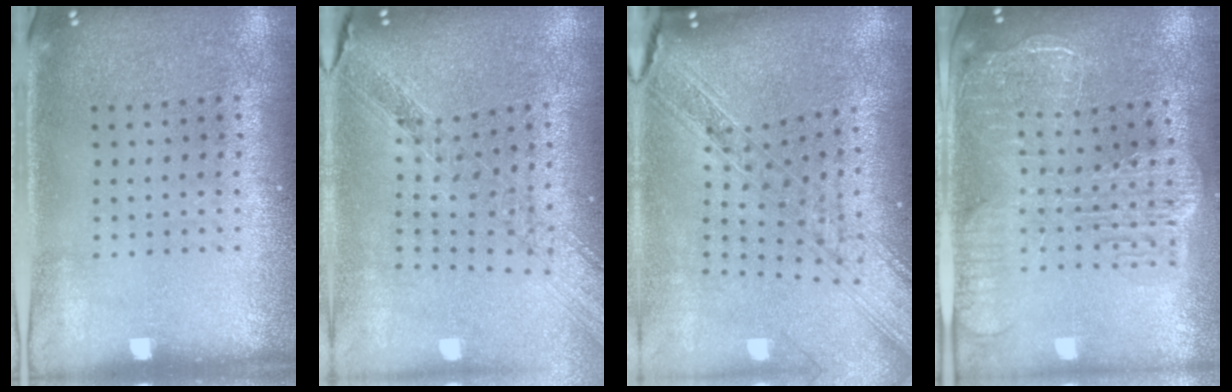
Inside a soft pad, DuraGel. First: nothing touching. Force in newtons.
{"total": 1.2, "press": 1.2, "slide": 0.3}
{"total": 2.4, "press": 2.0, "slide": 1.3}
{"total": 2.7, "press": 2.3, "slide": 1.4}